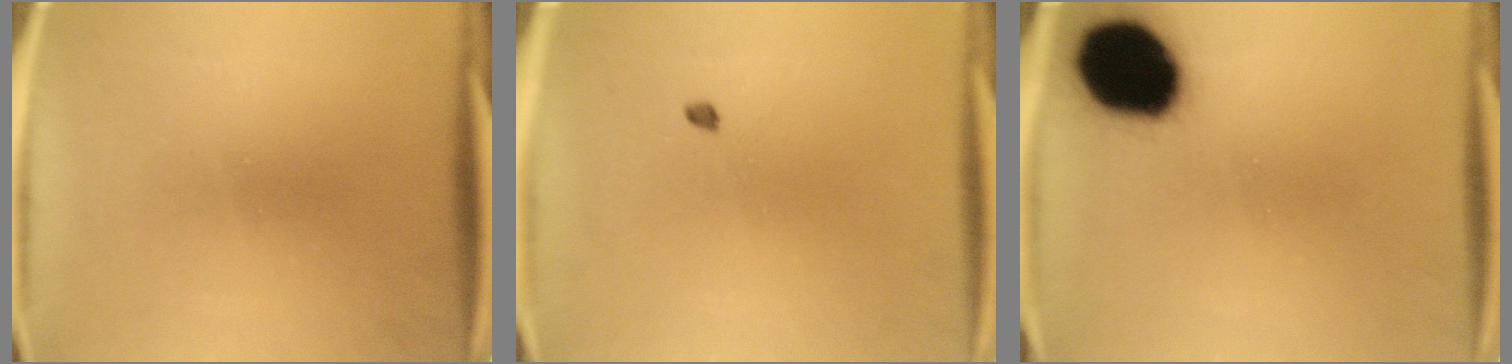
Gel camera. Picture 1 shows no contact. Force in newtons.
{"total": 0.9}
{"total": 19.5}